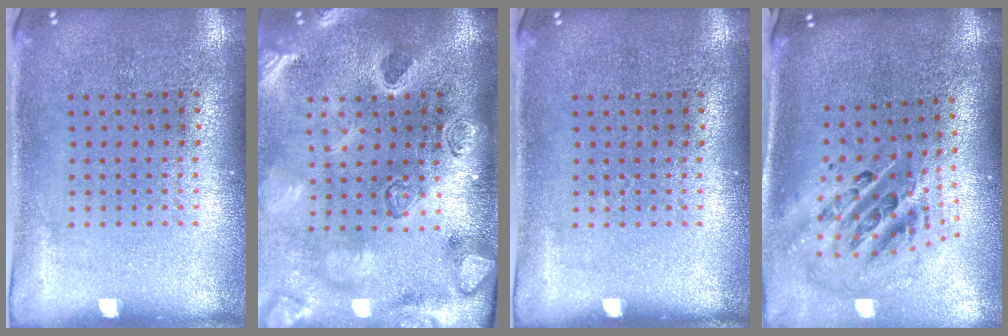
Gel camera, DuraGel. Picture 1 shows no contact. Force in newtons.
{"total": 4.2, "press": 3.3, "slide": 2.6}
{"total": 0.0}
{"total": 2.7, "press": 1.8, "slide": 2.0}